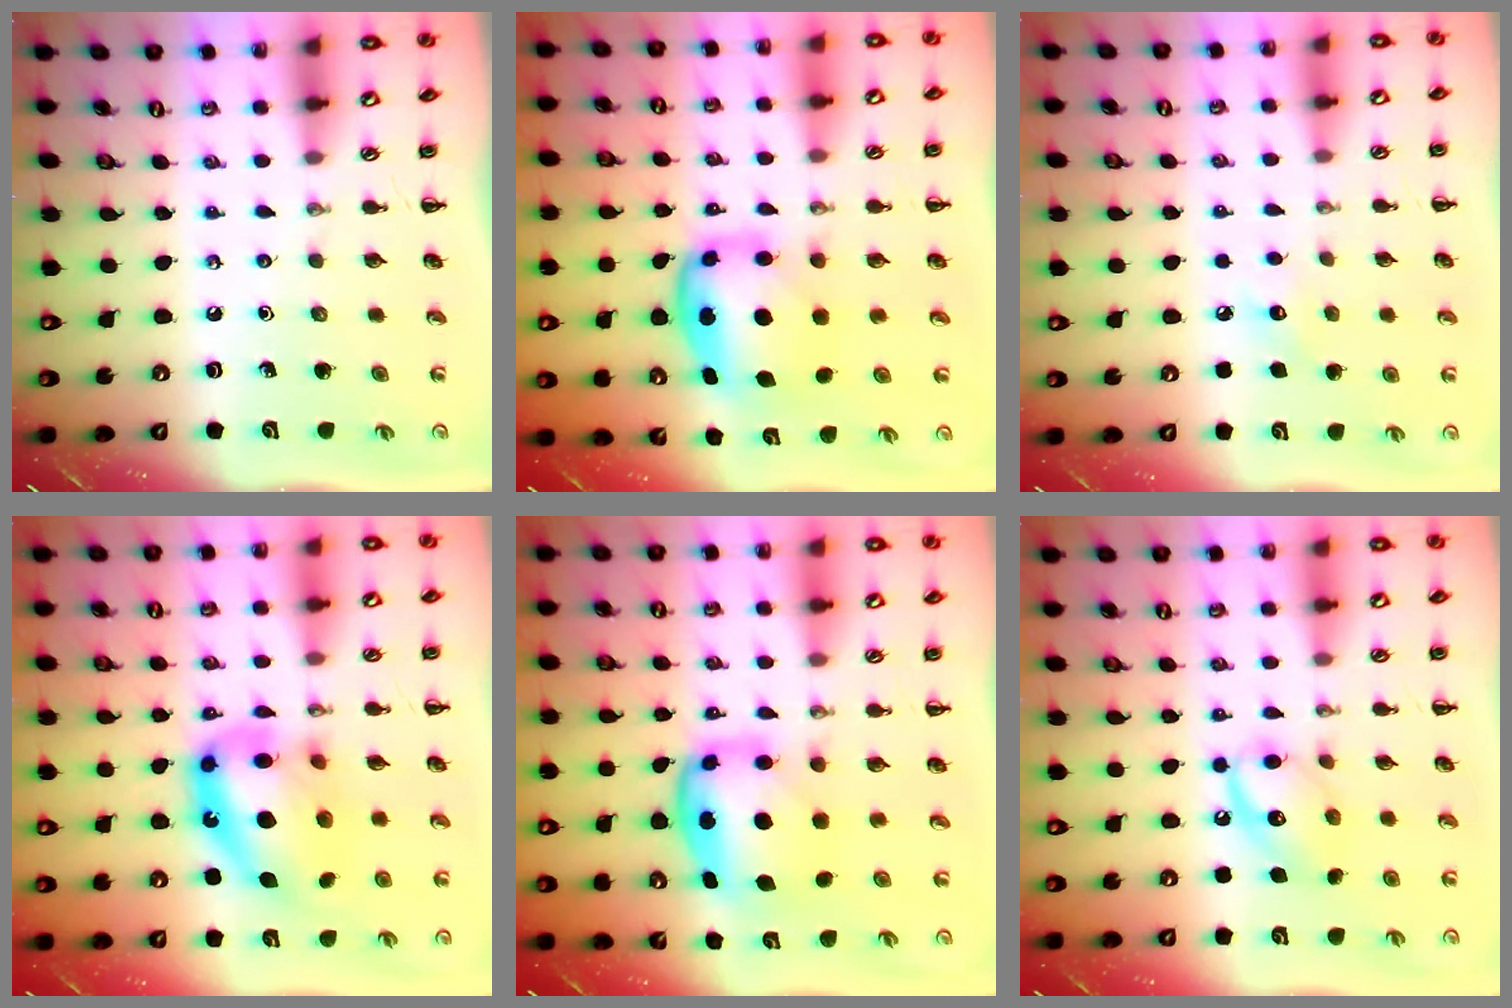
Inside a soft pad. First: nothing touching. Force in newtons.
{"total": 6.5, "press": 6.3, "slide": 1.6}
{"total": 6.0, "press": 5.8, "slide": 1.7}
{"total": 16.9, "press": 16.3, "slide": 4.4}
{"total": 6.5, "press": 6.3, "slide": 1.6}
{"total": 11.2, "press": 11.2, "slide": 0.4}